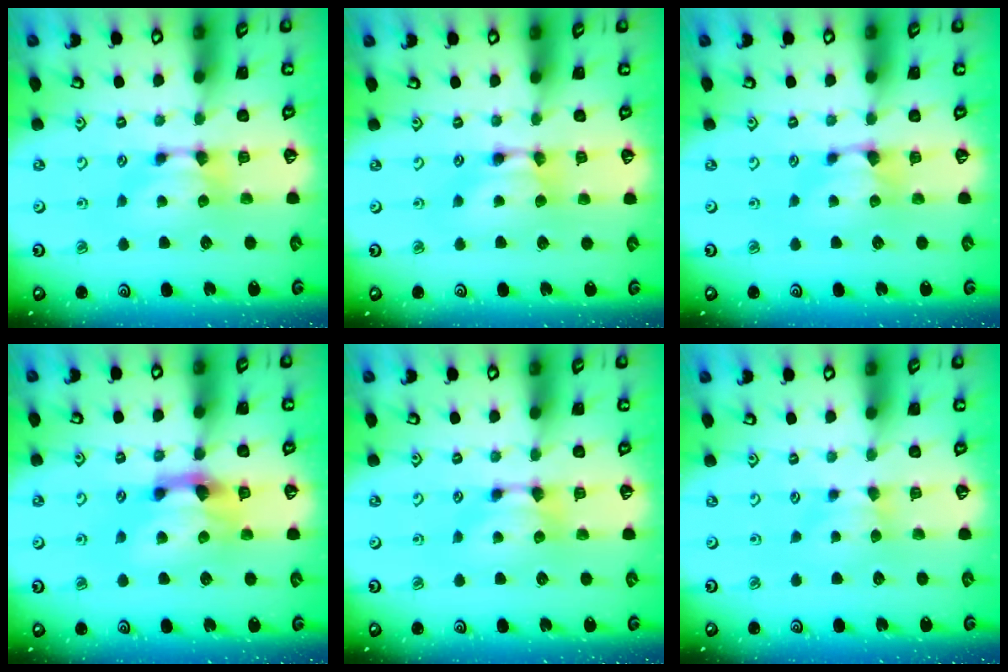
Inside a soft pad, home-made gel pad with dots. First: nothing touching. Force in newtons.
{"total": 1.6, "press": 1.6, "slide": 0.1}
{"total": 0.0}
{"total": 3.8, "press": 3.4, "slide": 1.7}
{"total": 0.0}
{"total": 1.7, "press": 1.6, "slide": 0.4}